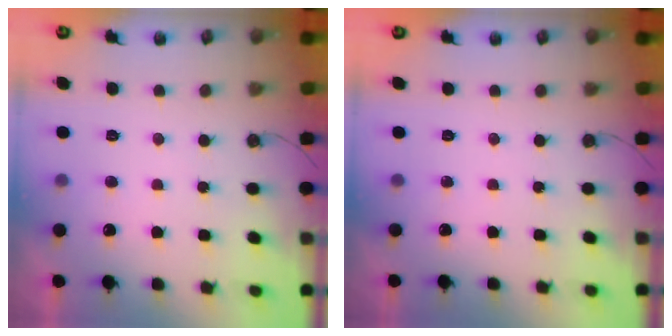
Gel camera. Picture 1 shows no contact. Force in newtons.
{"total": 0.0}